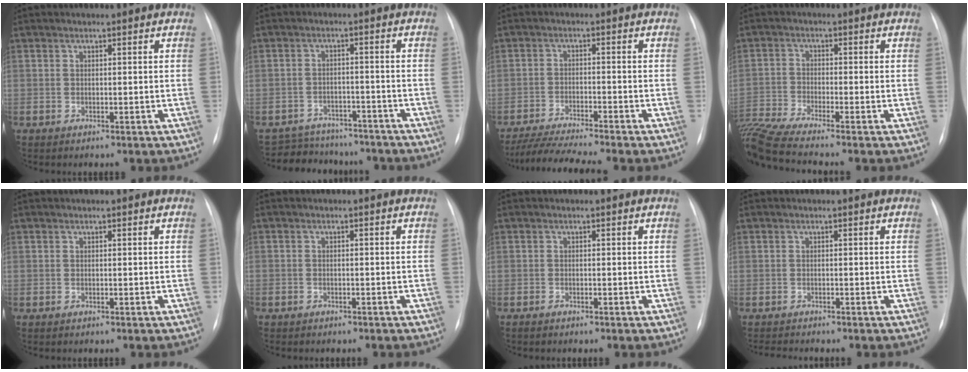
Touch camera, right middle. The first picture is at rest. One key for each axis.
{"total": 10.2, "fx": -9.3, "fy": 4.0, "fz": 1.3, "tx": -0.018, "ty": 0.020, "tz": -0.120}
{"total": 8.9, "fx": -7.9, "fy": -1.0, "fz": 4.0, "tx": -0.069, "ty": -0.020, "tz": -0.133}
{"total": 10.4, "fx": -9.1, "fy": -1.5, "fz": 4.8, "tx": -0.102, "ty": -0.015, "tz": -0.165}
{"total": 0.0}
{"total": 2.2, "fx": -1.8, "fy": 1.1, "fz": 0.7, "tx": -0.013, "ty": 0.000, "tz": -0.017}
{"total": 0.7, "fx": -0.6, "fy": 0.1, "fz": 0.3, "tx": -0.009, "ty": -0.001, "tz": -0.012}
{"total": 2.3, "fx": -2.2, "fy": 0.0, "fz": 0.6, "tx": -0.007, "ty": -0.009, "tz": -0.034}